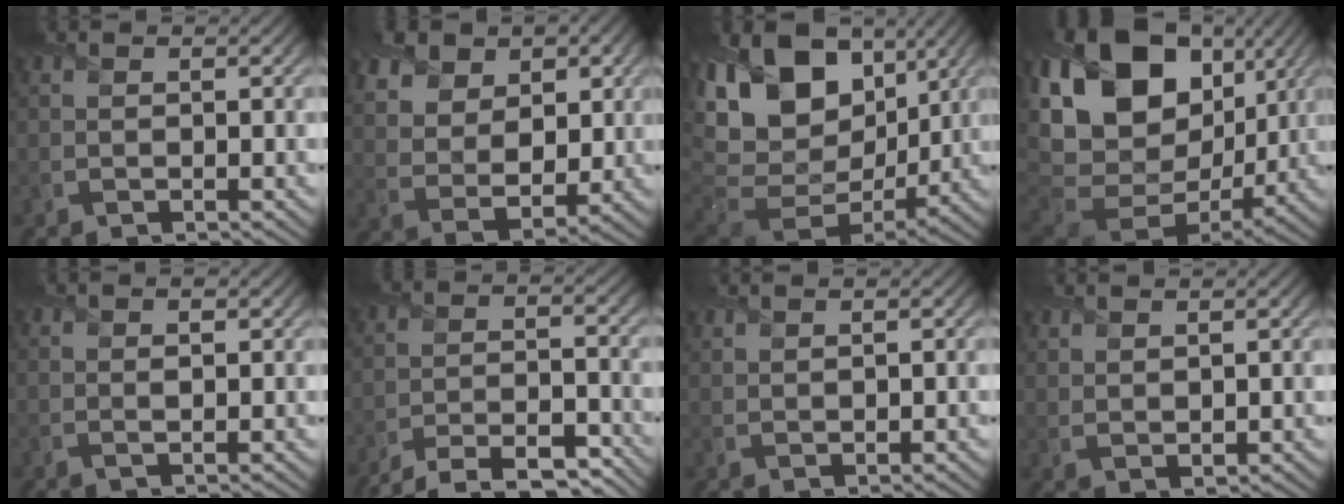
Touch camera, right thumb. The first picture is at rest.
{"total": 9.3, "force": [4.7, 6.1, 5.2], "torque": [-0.138, 0.002, 0.083]}
{"total": 18.8, "force": [6.0, 12.1, 13.2], "torque": [-0.264, 0.019, 0.113]}
{"total": 21.0, "force": [6.3, 14.1, 14.3], "torque": [-0.299, 0.024, 0.120]}
{"total": 1.4, "force": [0.5, 0.4, 1.2], "torque": [-0.021, -0.001, 0.010]}
{"total": 10.6, "force": [-9.3, 2.7, 4.4], "torque": [-0.075, -0.009, -0.148]}
{"total": 1.4, "force": [1.2, 0.3, 0.6], "torque": [-0.019, 0.002, 0.032]}
{"total": 2.1, "force": [1.7, 0.6, 1.1], "torque": [-0.028, 0.000, 0.041]}